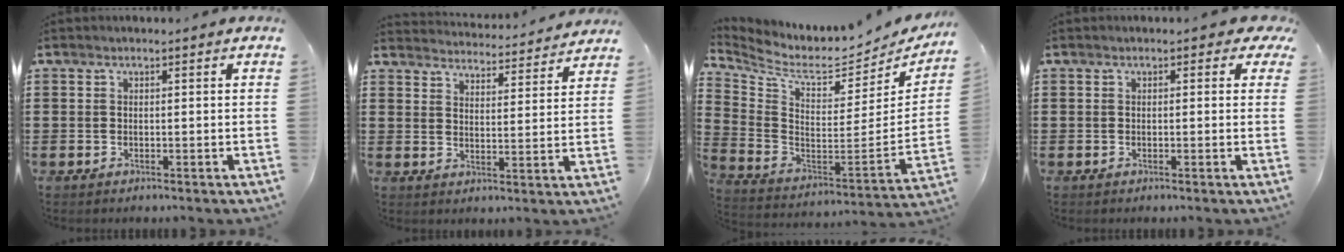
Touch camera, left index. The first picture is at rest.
{"total": 3.9, "force": [3.8, -0.3, -0.1], "torque": [-0.011, -0.035, 0.061]}
{"total": 6.8, "force": [5.6, 2.0, 3.3], "torque": [-0.087, -0.058, 0.089]}
{"total": 1.0, "force": [0.0, 0.7, 0.7], "torque": [-0.017, 0.006, -0.001]}